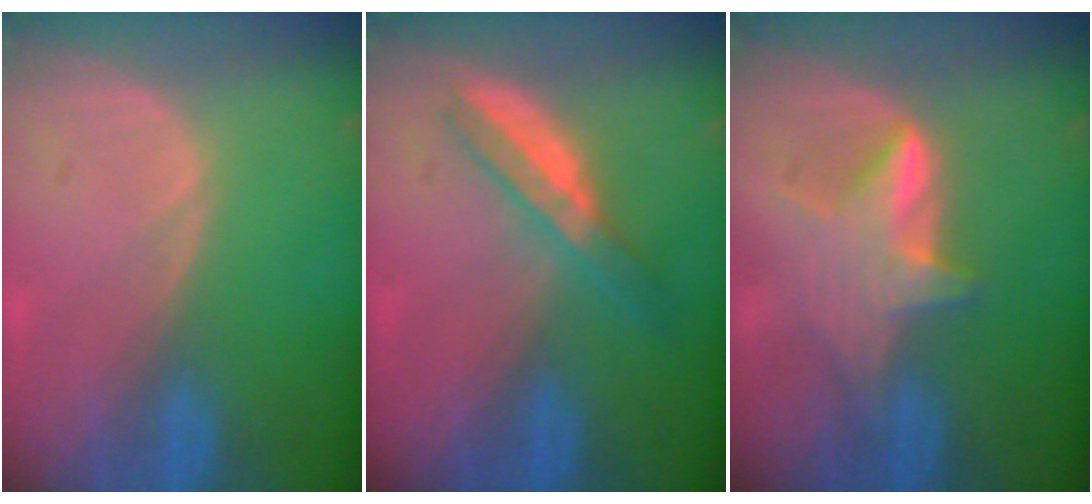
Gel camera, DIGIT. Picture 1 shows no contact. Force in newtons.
{"total": 5.5, "press": 4.8, "slide": 2.6}
{"total": 6.1, "press": 5.8, "slide": 2.1}